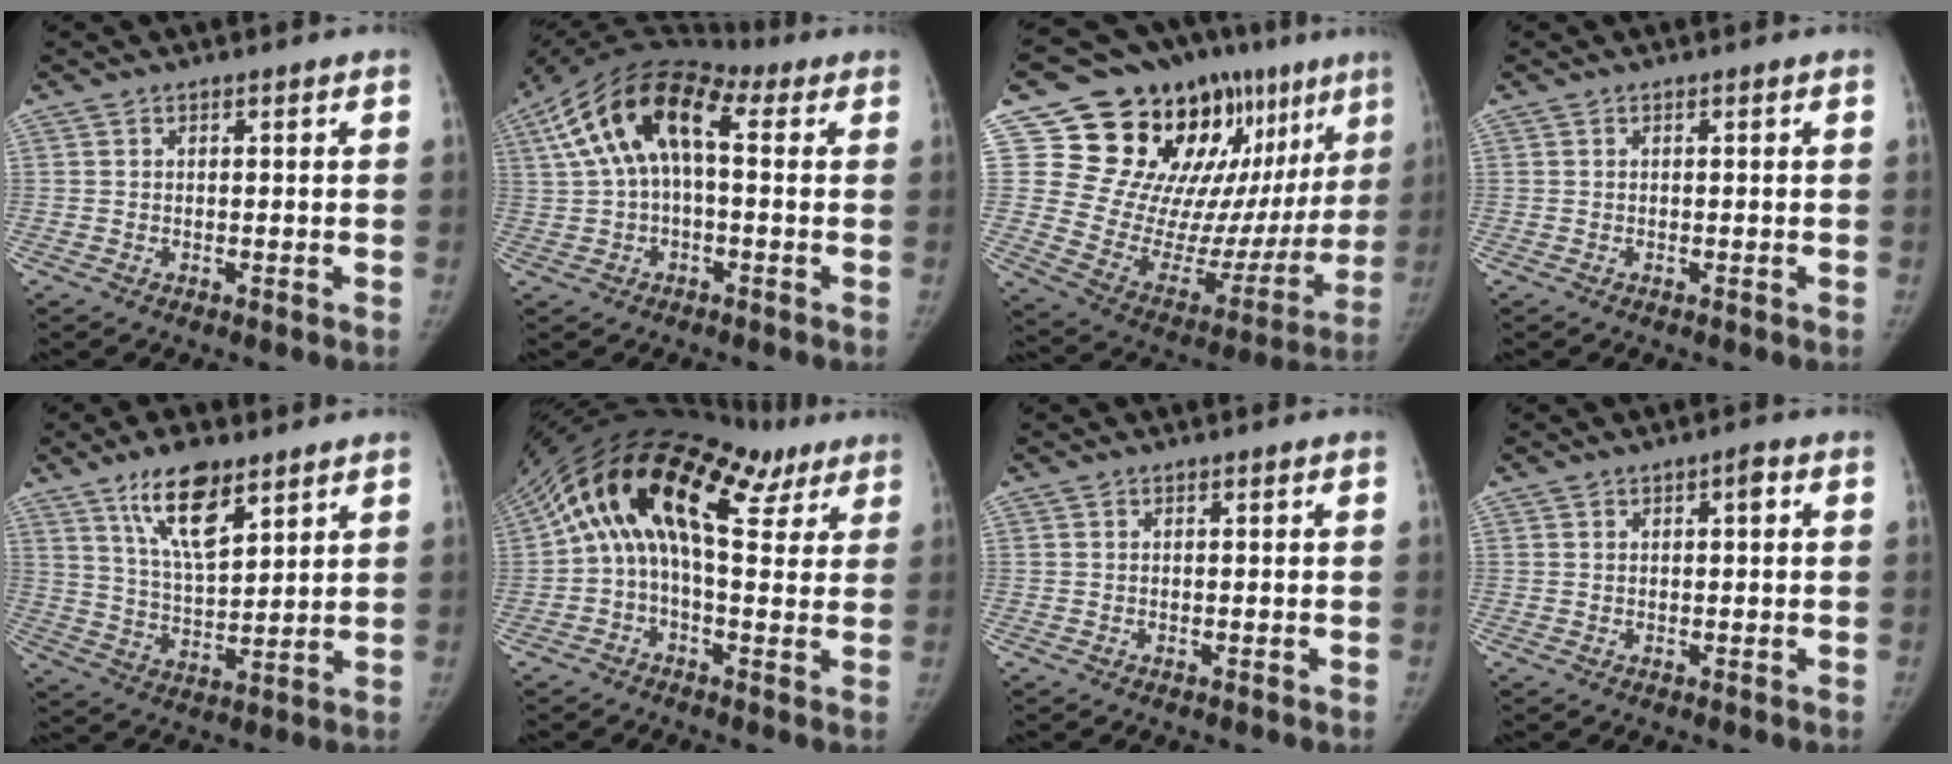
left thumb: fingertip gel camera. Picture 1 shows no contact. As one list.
[{"total": 15.4, "force": [3.5, 8.1, 12.6], "torque": [-0.234, 0.046, 0.048]}, {"total": 29.3, "force": [15.9, 14.5, 19.9], "torque": [-0.235, -0.035, 0.255]}, {"total": 0.0}, {"total": 12.2, "force": [7.5, 4.8, 8.4], "torque": [-0.128, -0.042, 0.141]}, {"total": 22.4, "force": [9.4, 12.0, 16.4], "torque": [-0.256, 0.064, 0.148]}, {"total": 0.0}, {"total": 2.3, "force": [0.7, 1.2, 1.8], "torque": [-0.017, 0.002, 0.006]}]